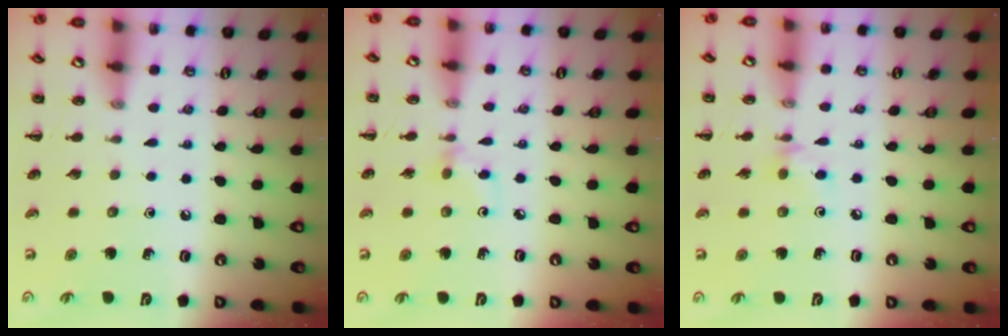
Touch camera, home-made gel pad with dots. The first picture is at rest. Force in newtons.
{"total": 2.6, "press": 2.5, "slide": 0.8}
{"total": 3.8, "press": 3.6, "slide": 1.4}